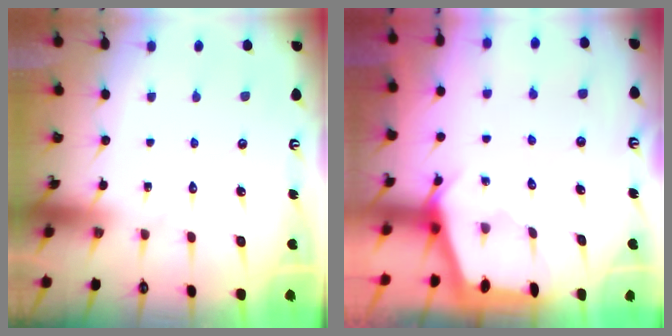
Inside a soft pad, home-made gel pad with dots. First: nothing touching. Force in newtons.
{"total": 2.2, "press": 2.2, "slide": 0.3}